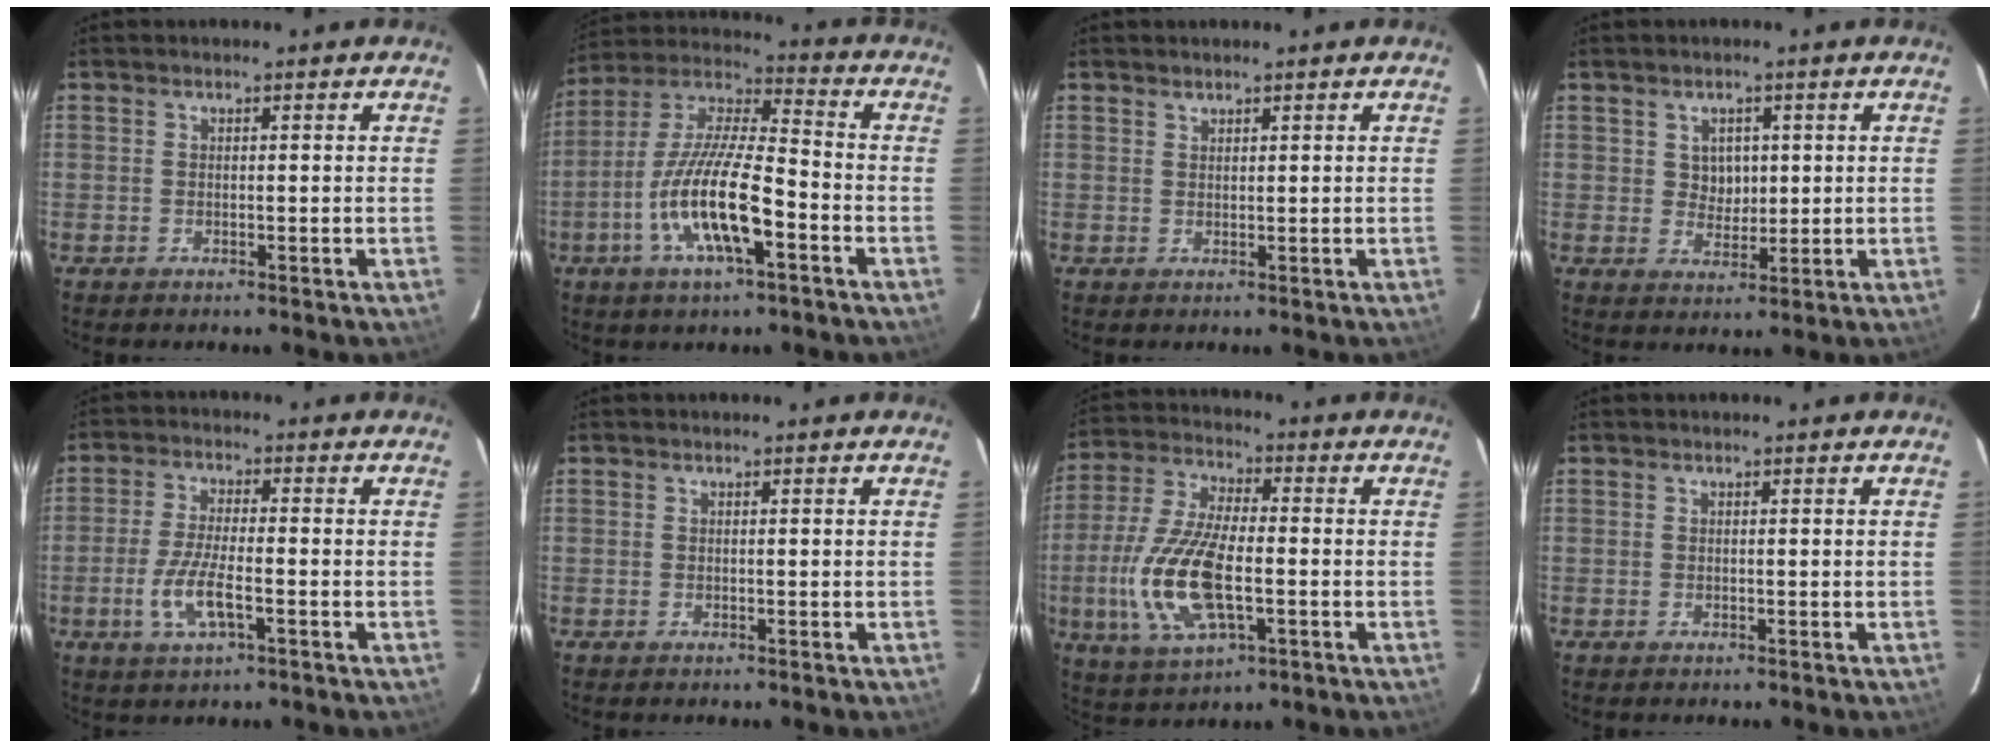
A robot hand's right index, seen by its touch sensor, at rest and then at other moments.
{"total": 15.8, "force": [-6.1, 4.0, 14.0], "torque": [-0.281, -0.011, -0.119]}
{"total": 0.8, "force": [0.7, 0.3, 0.1], "torque": [-0.002, 0.002, 0.015]}
{"total": 3.9, "force": [1.0, 3.4, 1.5], "torque": [-0.020, 0.008, 0.021]}
{"total": 7.4, "force": [-2.8, 2.1, 6.6], "torque": [-0.140, -0.008, -0.055]}
{"total": 0.0}
{"total": 16.0, "force": [-3.4, 6.5, 14.3], "torque": [-0.311, -0.006, -0.065]}
{"total": 0.0}